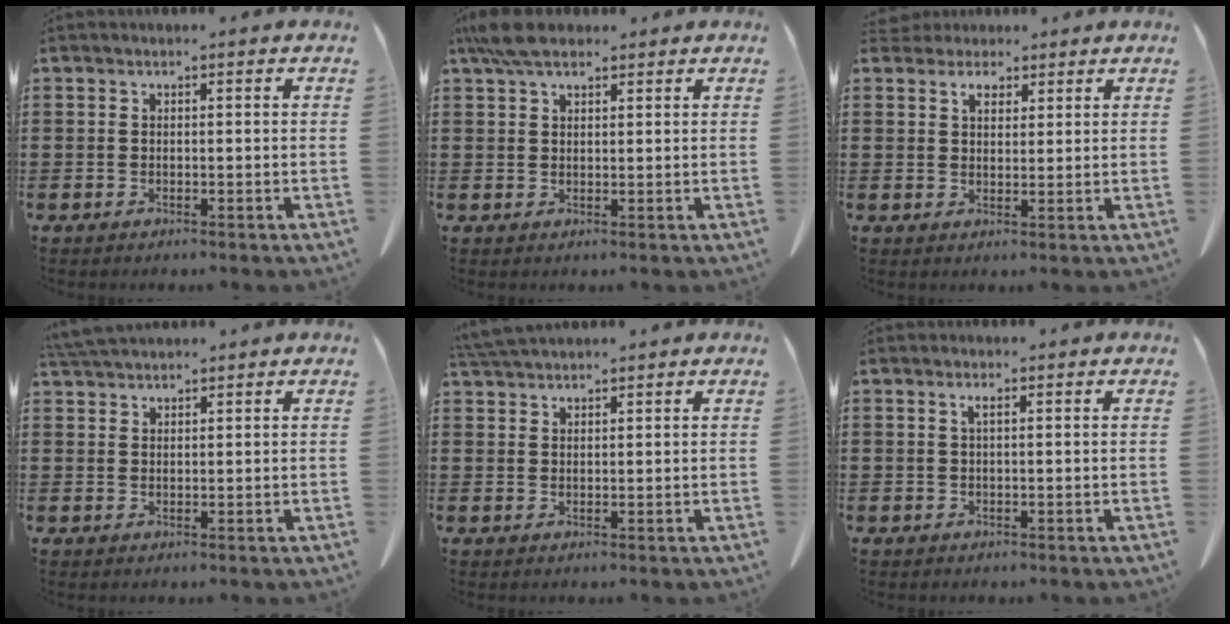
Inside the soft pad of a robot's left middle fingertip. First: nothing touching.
{"total": 5.1, "force": [3.8, 1.8, 2.9], "torque": [-0.067, 0.001, 0.073]}
{"total": 2.9, "force": [2.2, 1.7, 1.0], "torque": [-0.020, 0.005, 0.039]}
{"total": 3.4, "force": [3.2, 0.4, 1.0], "torque": [-0.029, -0.005, 0.064]}
{"total": 3.4, "force": [3.2, 0.3, 1.1], "torque": [-0.030, -0.005, 0.063]}
{"total": 1.2, "force": [0.5, 0.2, 1.0], "torque": [-0.022, 0.002, 0.010]}